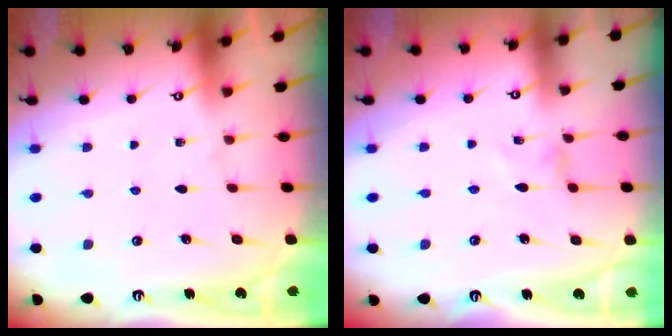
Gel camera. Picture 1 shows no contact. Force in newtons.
{"total": 0.0}